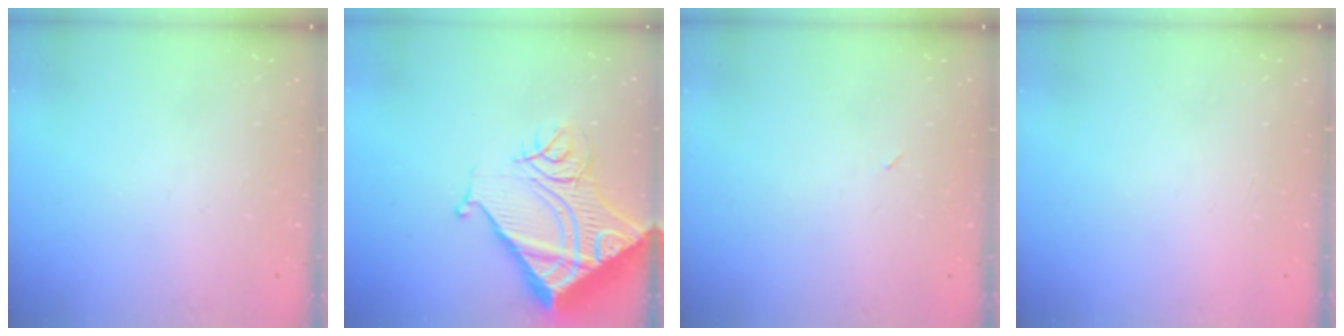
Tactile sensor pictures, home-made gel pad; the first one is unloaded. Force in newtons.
{"total": 23.6, "press": 23.4, "slide": 3.0}
{"total": 2.1, "press": 1.9, "slide": 1.0}
{"total": 1.5, "press": 1.5, "slide": 0.1}